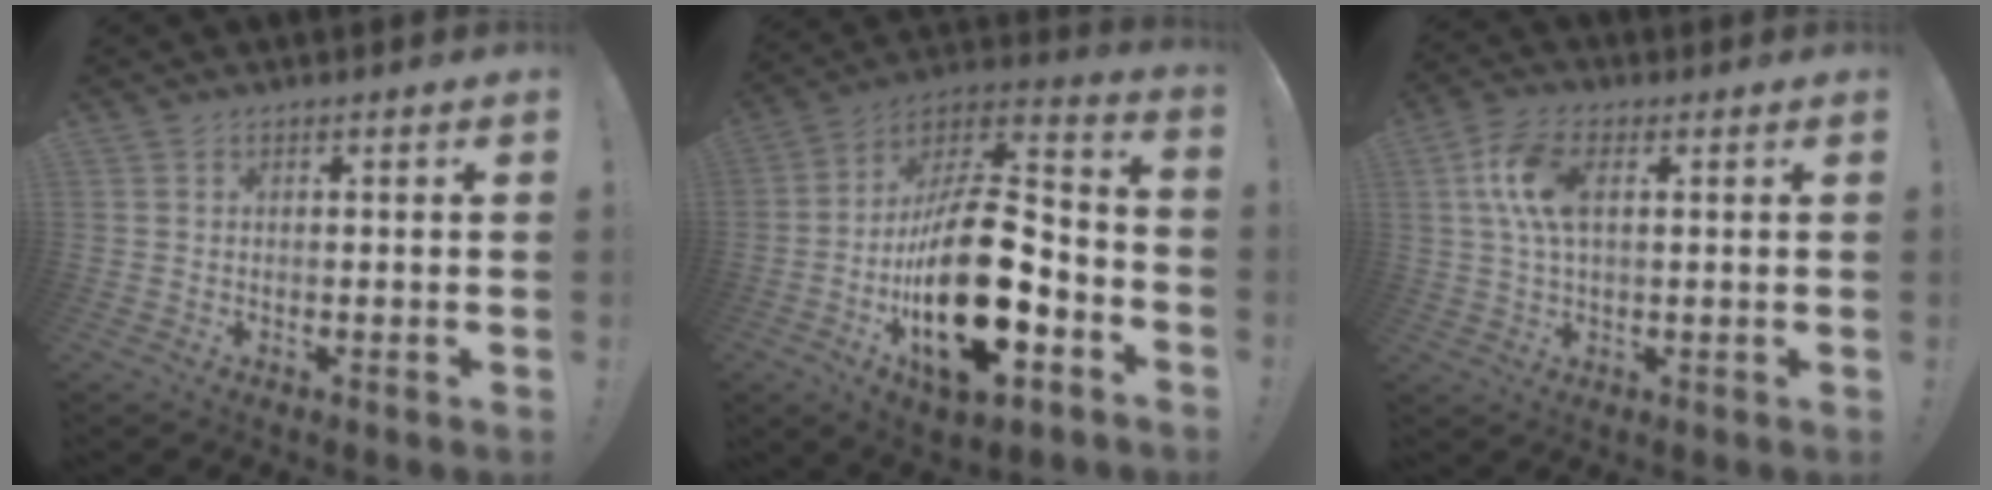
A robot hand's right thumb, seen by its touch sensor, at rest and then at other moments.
{"total": 28.0, "force": [-7.4, 13.3, 23.5], "torque": [-0.421, 0.039, -0.115]}
{"total": 10.6, "force": [2.4, 5.7, 8.6], "torque": [-0.183, 0.003, 0.042]}